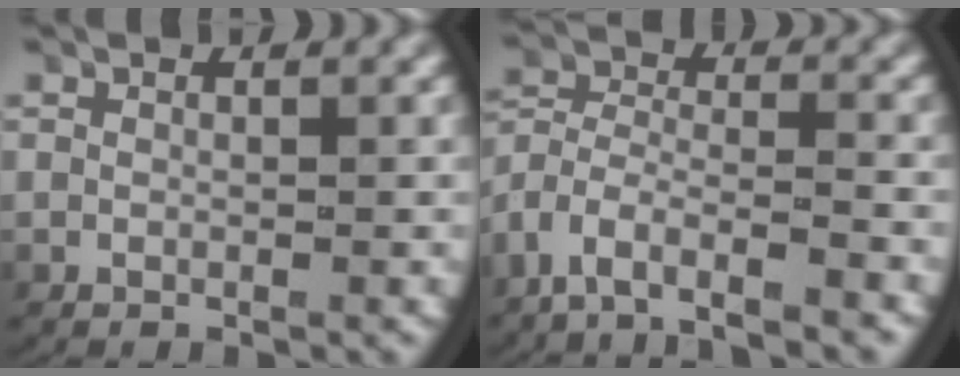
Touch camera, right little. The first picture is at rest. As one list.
[{"total": 6.7, "force": [-4.7, 3.9, 2.9], "torque": [-0.085, -0.042, -0.069]}]